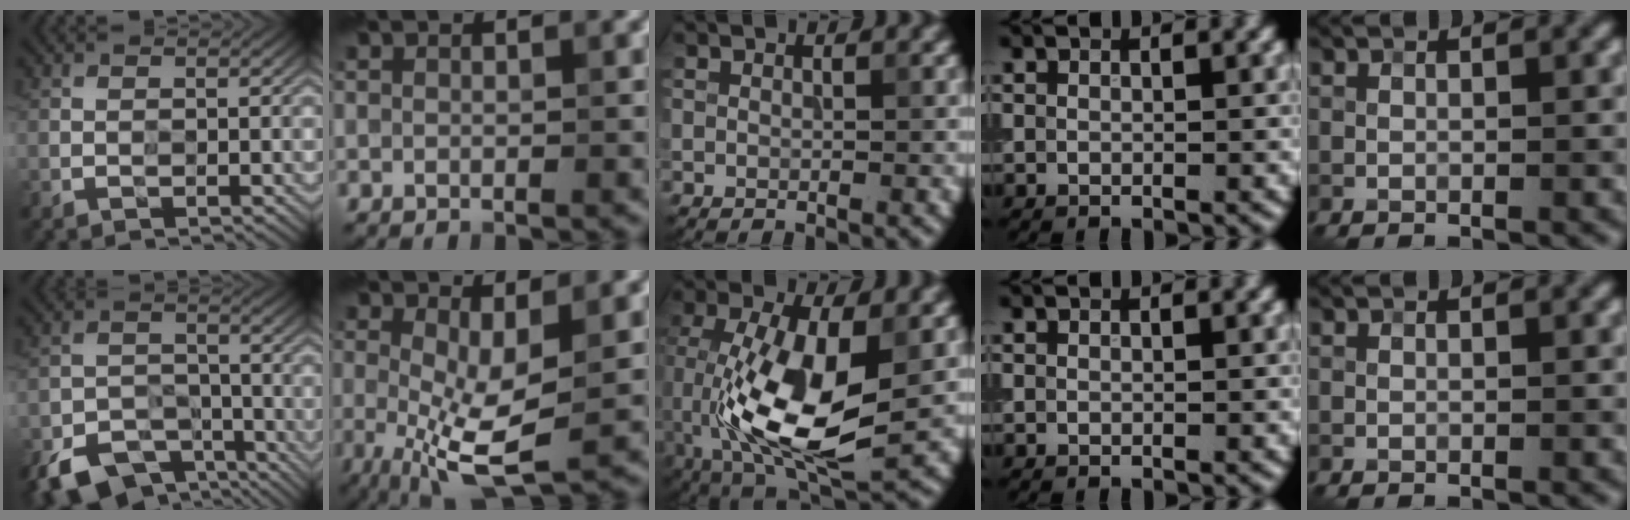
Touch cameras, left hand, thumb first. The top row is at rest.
{"thumb": {"total": 6.4, "force": [-5.1, 3.7, 1.3], "torque": [-0.022, -0.012, -0.093]}, "index": {"total": 6.4, "force": [-0.6, 2.1, 6.0], "torque": [-0.126, -0.014, -0.011]}, "middle": {"total": 10.4, "force": [-1.8, 4.2, 9.4], "torque": [-0.188, -0.015, -0.033]}}